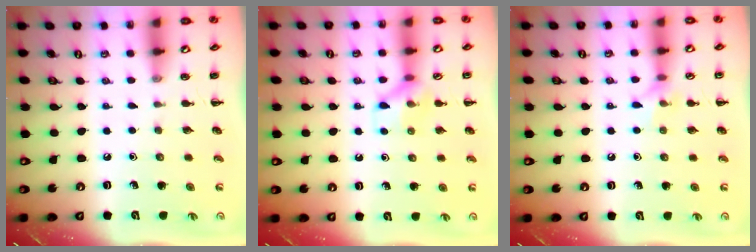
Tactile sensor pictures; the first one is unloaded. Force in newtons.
{"total": 8.7, "press": 8.7, "slide": 0.5}
{"total": 6.8, "press": 6.7, "slide": 1.3}